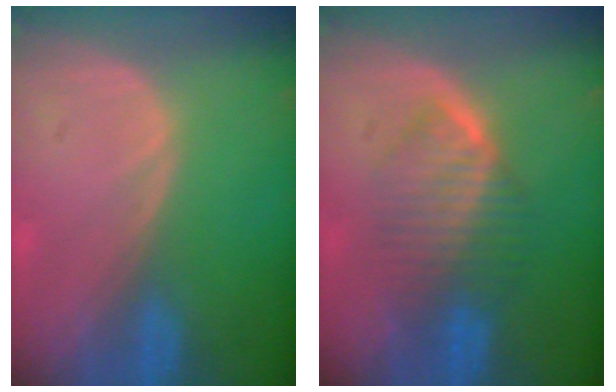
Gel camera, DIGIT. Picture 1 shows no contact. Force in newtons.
{"total": 6.4, "press": 6.3, "slide": 1.0}